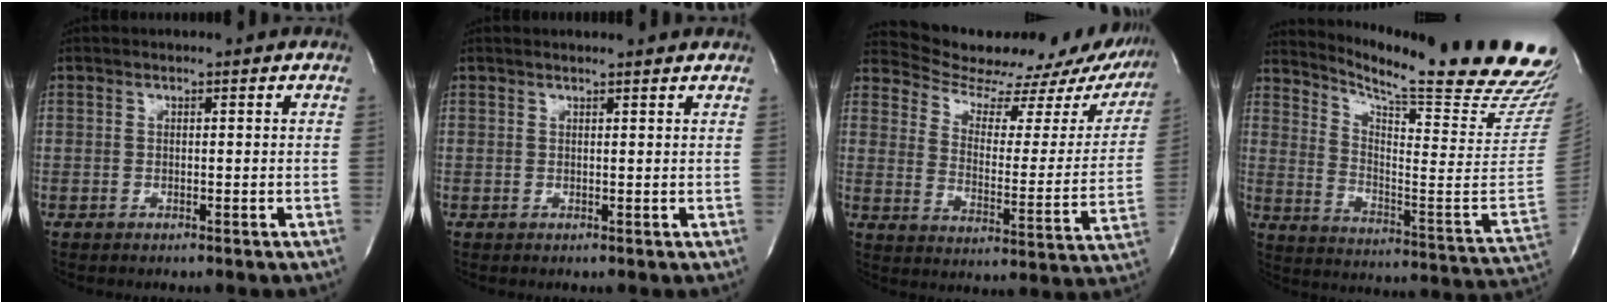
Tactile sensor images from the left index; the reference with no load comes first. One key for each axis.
{"total": 4.8, "fx": 4.6, "fy": 0.2, "fz": 1.4, "tx": -0.021, "ty": 0.014, "tz": 0.044}
{"total": 23.0, "fx": 21.5, "fy": 6.7, "fz": 4.6, "tx": -0.054, "ty": -0.057, "tz": 0.265}
{"total": 26.3, "fx": 22.6, "fy": 0.0, "fz": 13.5, "tx": -0.216, "ty": -0.116, "tz": 0.302}